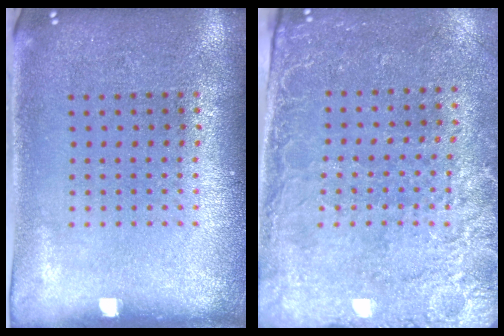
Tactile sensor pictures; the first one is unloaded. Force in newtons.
{"total": 2.6, "press": 2.4, "slide": 1.1}